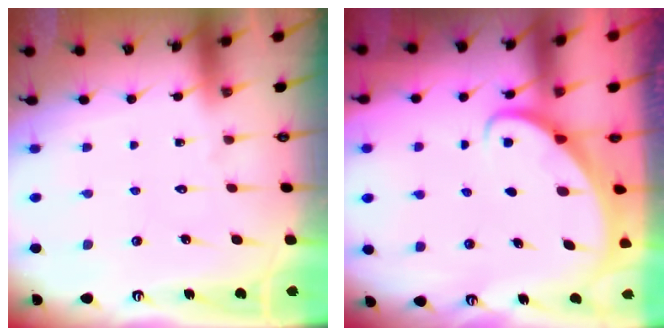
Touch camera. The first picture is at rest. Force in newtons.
{"total": 2.2, "press": 2.2, "slide": 0.1}